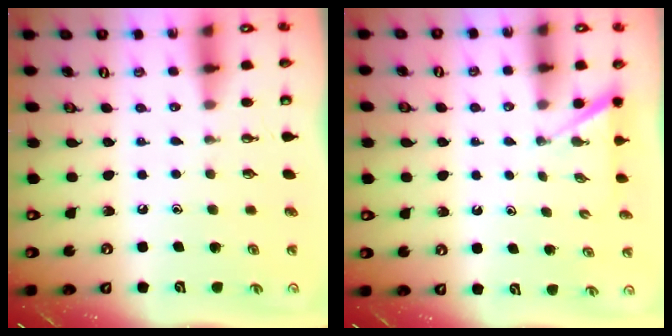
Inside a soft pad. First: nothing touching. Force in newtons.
{"total": 1.2, "press": 1.2, "slide": 0.1}